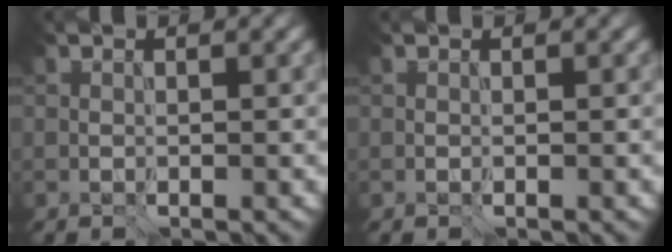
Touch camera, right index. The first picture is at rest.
{"total": 0.0}